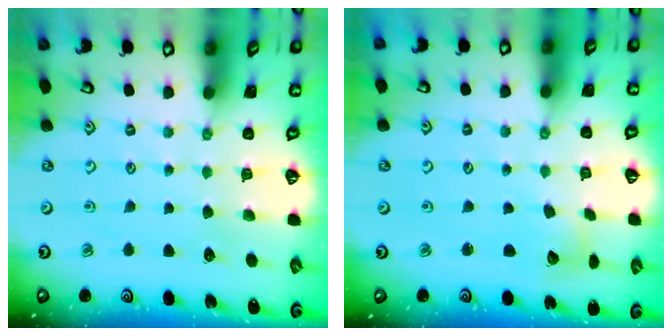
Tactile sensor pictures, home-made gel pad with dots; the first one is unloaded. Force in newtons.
{"total": 3.6, "press": 3.6, "slide": 0.5}